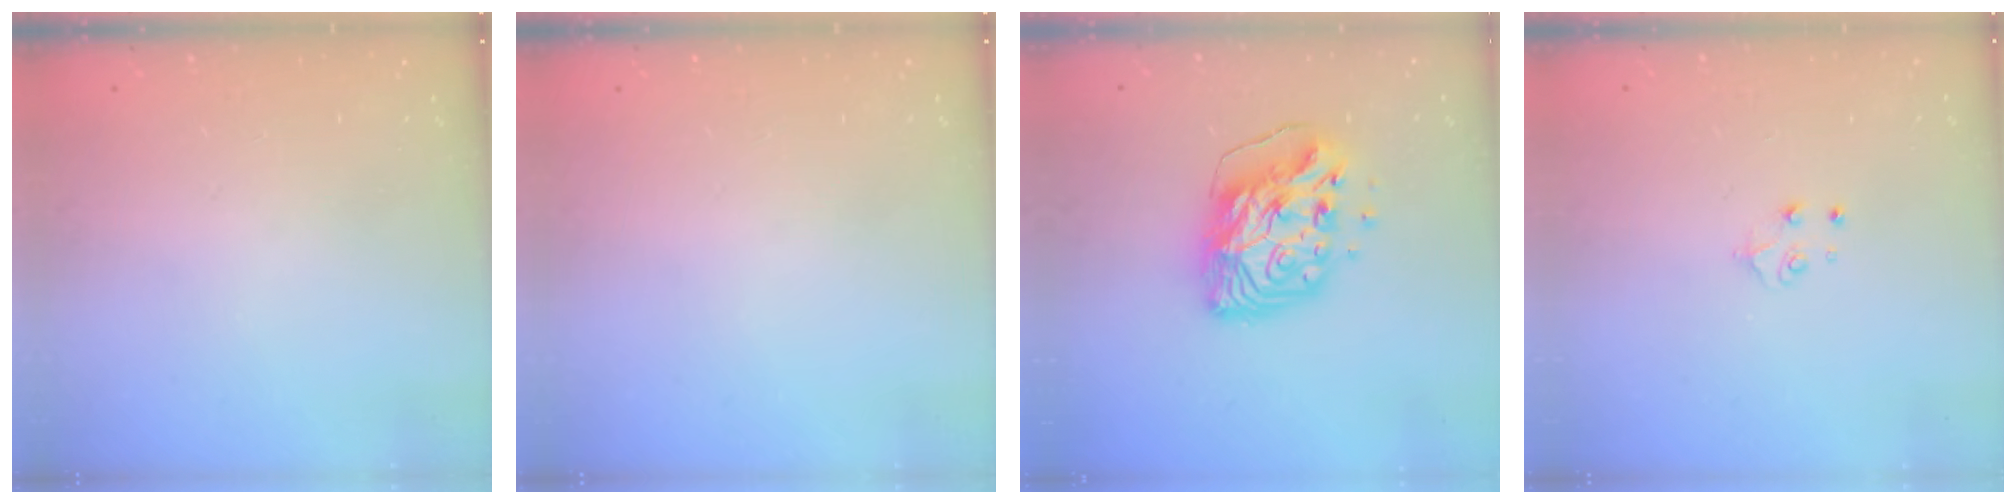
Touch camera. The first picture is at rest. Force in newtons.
{"total": 0.0}
{"total": 14.5, "press": 14.4, "slide": 1.8}
{"total": 4.5, "press": 4.5, "slide": 0.6}